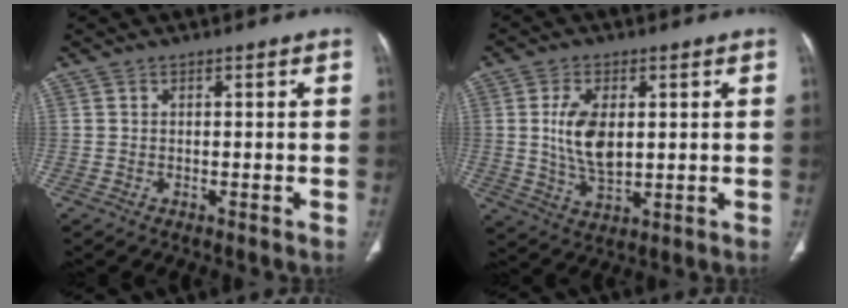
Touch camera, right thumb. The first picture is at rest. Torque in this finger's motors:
{"motor_torque": [0.94, 1.30, 1.31, -0.65, 0.10]}